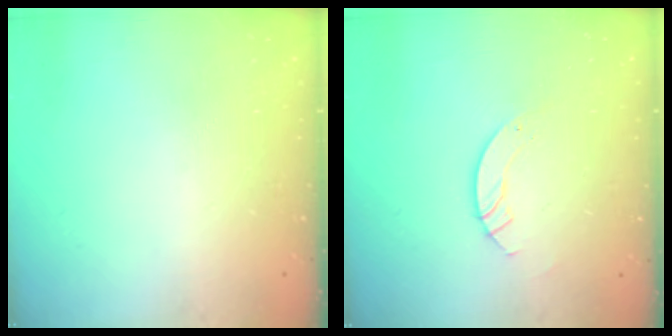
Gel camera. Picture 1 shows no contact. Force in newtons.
{"total": 3.5, "press": 3.5, "slide": 0.1}